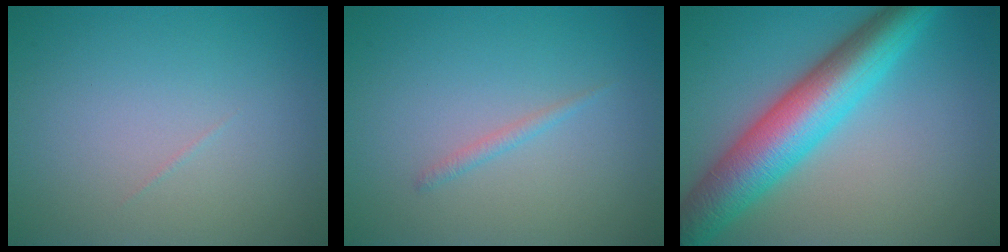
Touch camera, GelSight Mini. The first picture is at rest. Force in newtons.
{"total": 0.8, "press": 0.8, "slide": 0.0}
{"total": 9.0, "press": 9.0, "slide": 0.0}